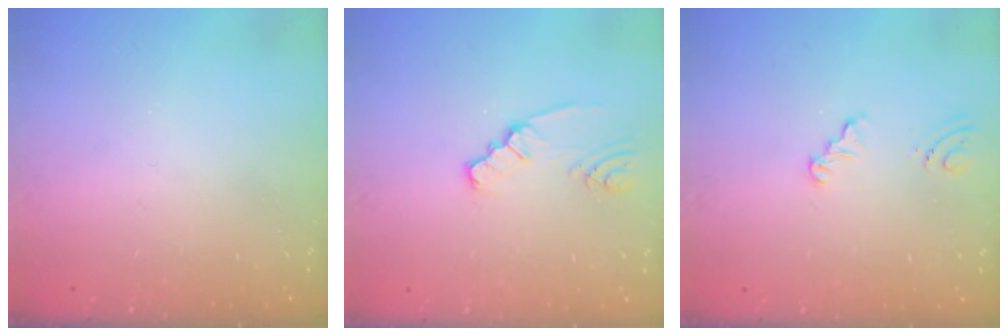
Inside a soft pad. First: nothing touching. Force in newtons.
{"total": 2.0, "press": 2.0, "slide": 0.1}
{"total": 4.3, "press": 1.4, "slide": 4.1}